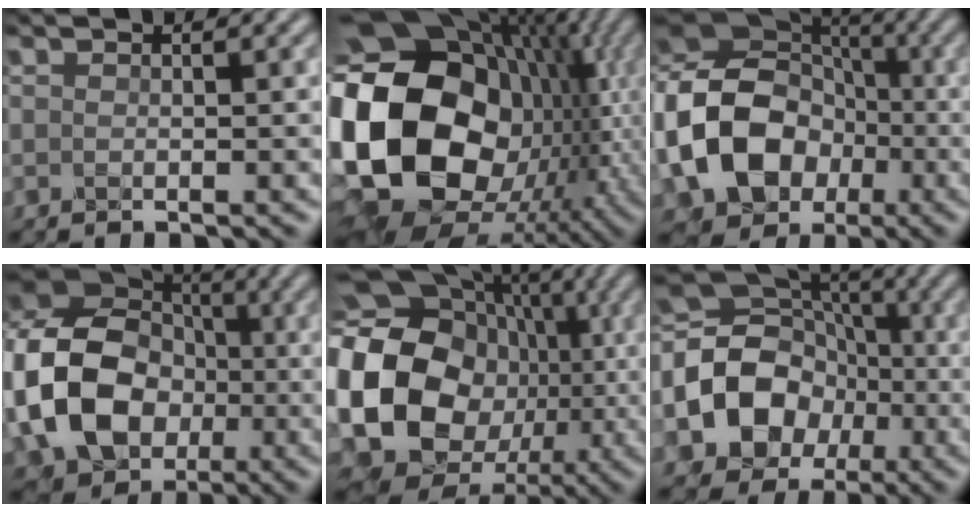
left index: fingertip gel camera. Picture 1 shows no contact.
{"total": 22.3, "force": [-1.1, 17.1, 14.3], "torque": [-0.322, -0.020, -0.020]}
{"total": 14.8, "force": [-2.9, 11.9, 8.3], "torque": [-0.185, -0.010, -0.065]}
{"total": 13.1, "force": [-2.1, 10.2, 8.0], "torque": [-0.173, -0.004, -0.043]}
{"total": 19.6, "force": [-2.1, 16.7, 10.0], "torque": [-0.203, -0.018, -0.060]}
{"total": 12.7, "force": [-2.1, 10.5, 6.7], "torque": [-0.141, -0.007, -0.051]}